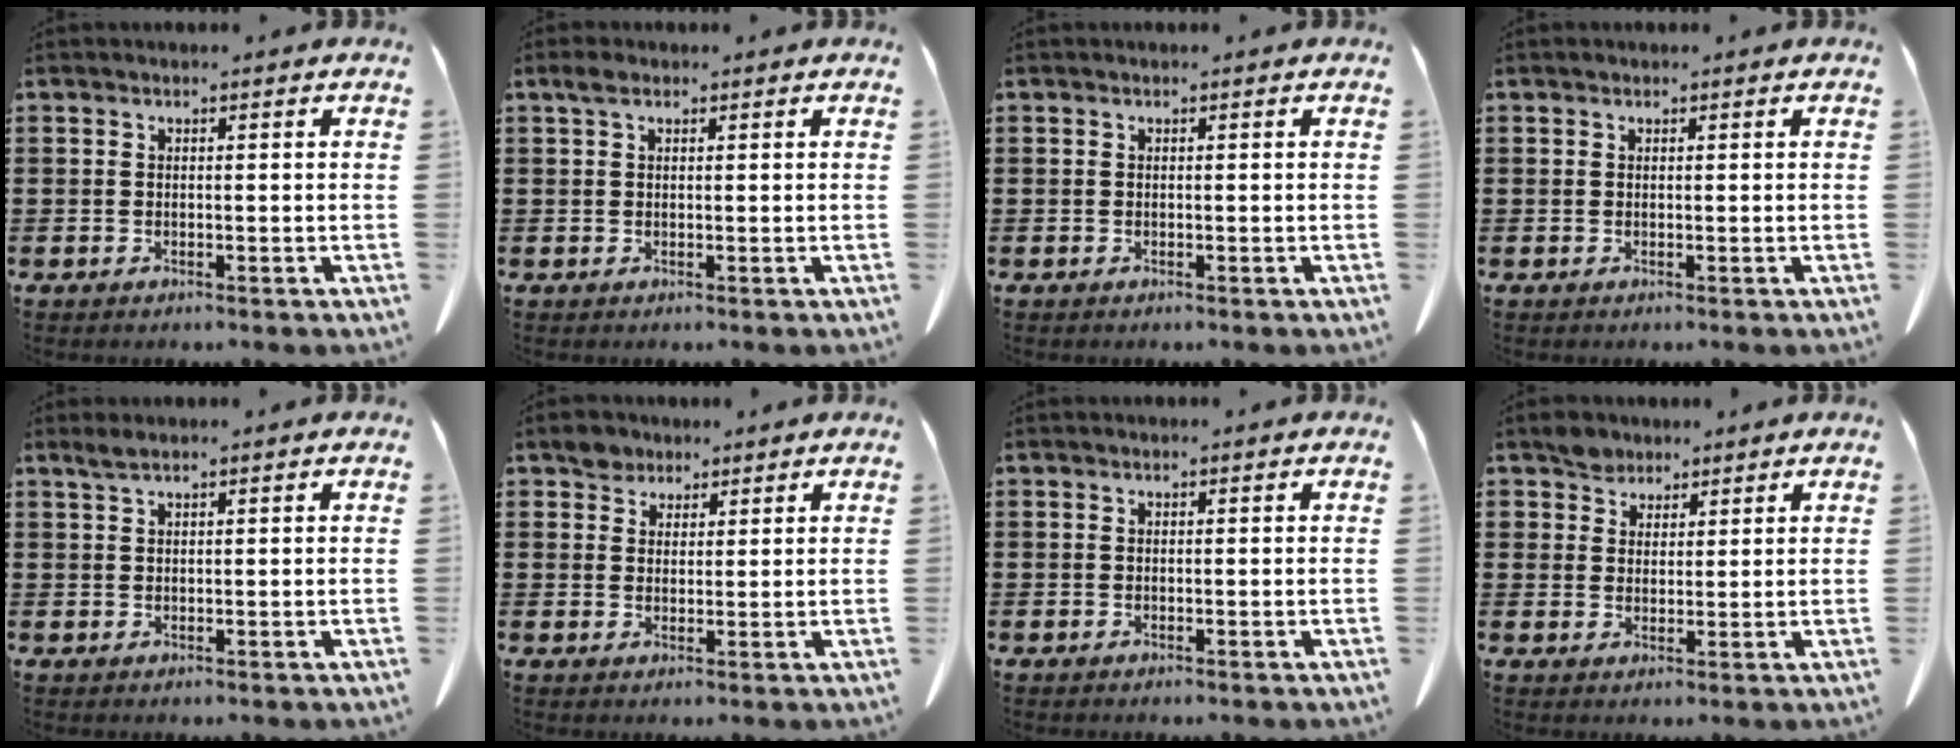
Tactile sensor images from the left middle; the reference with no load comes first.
{"total": 1.7, "force": [0.7, 0.9, 1.2], "torque": [-0.027, 0.007, 0.012]}
{"total": 0.0}
{"total": 0.0}
{"total": 1.5, "force": [1.1, 0.2, 1.0], "torque": [-0.022, 0.001, 0.020]}
{"total": 3.4, "force": [2.7, 2.0, 0.7], "torque": [-0.015, 0.006, 0.050]}
{"total": 0.0}
{"total": 3.7, "force": [3.0, 2.1, 0.2], "torque": [-0.017, 0.009, 0.059]}